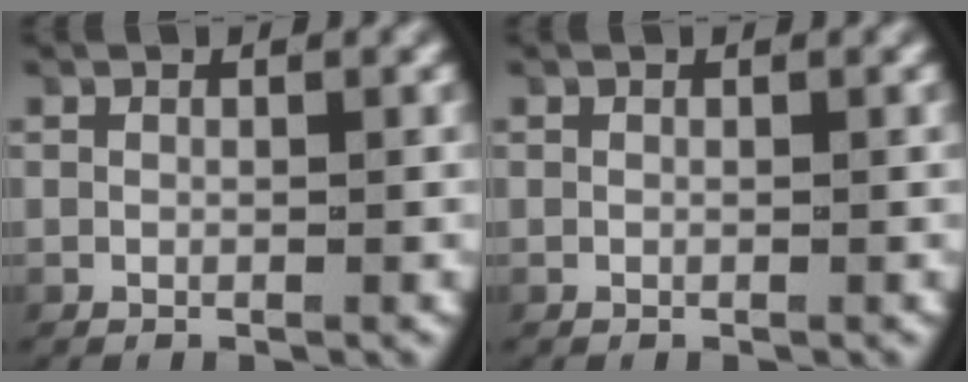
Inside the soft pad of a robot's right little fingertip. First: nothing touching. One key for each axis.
{"total": 0.0}